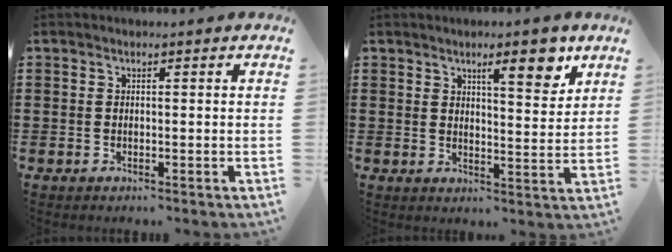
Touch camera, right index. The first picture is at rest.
{"total": 6.8, "force": [4.3, 1.8, 4.9], "torque": [-0.066, -0.010, 0.065]}